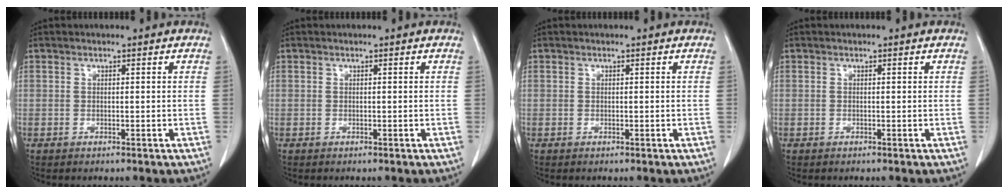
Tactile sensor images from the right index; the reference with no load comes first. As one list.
[{"total": 0.0}, {"total": 0.0}, {"total": 0.0}]